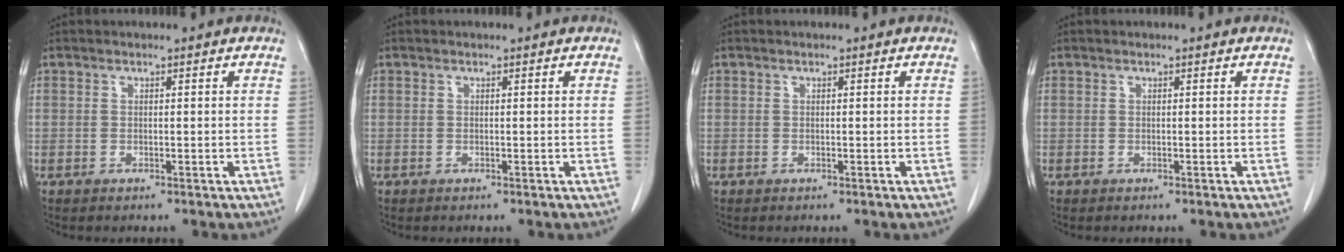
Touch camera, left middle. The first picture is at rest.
{"total": 0.0}
{"total": 0.0}
{"total": 0.0}